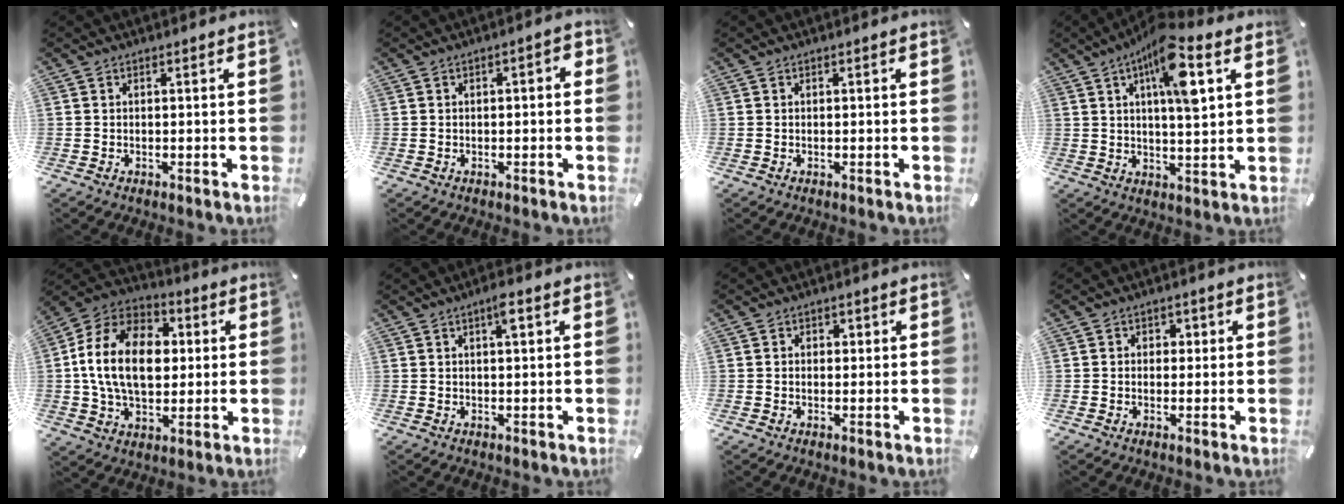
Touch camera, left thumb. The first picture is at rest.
{"total": 2.3, "force": [-0.8, 1.0, 1.9], "torque": [-0.031, 0.008, -0.015]}
{"total": 0.0}
{"total": 12.7, "force": [5.3, 3.5, 11.0], "torque": [-0.174, -0.015, 0.084]}
{"total": 18.5, "force": [0.7, 13.0, 13.2], "torque": [-0.279, 0.013, 0.005]}
{"total": 3.2, "force": [1.1, 0.8, 2.9], "torque": [-0.051, 0.001, 0.015]}
{"total": 1.5, "force": [-0.1, 1.3, 0.7], "torque": [-0.006, 0.004, -0.006]}
{"total": 2.1, "force": [-0.4, 1.8, 0.9], "torque": [-0.012, 0.006, -0.013]}